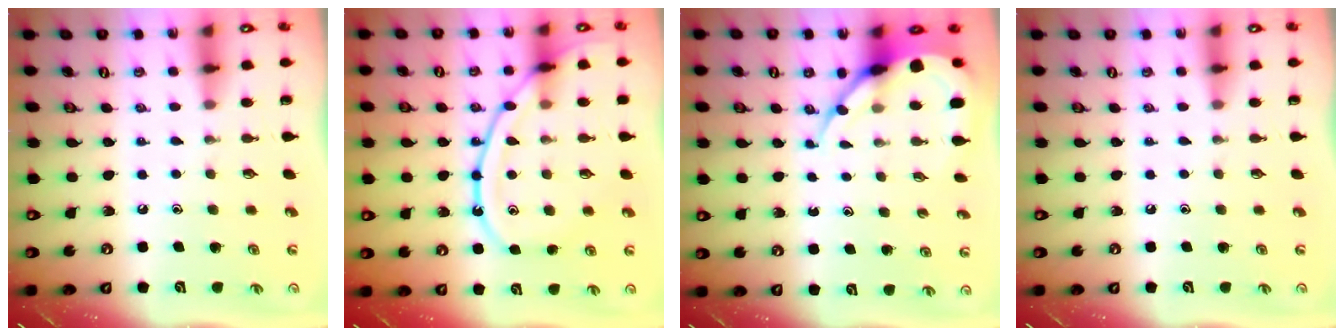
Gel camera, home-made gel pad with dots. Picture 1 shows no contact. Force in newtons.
{"total": 14.0, "press": 13.9, "slide": 1.6}
{"total": 8.9, "press": 8.8, "slide": 1.0}
{"total": 0.0}